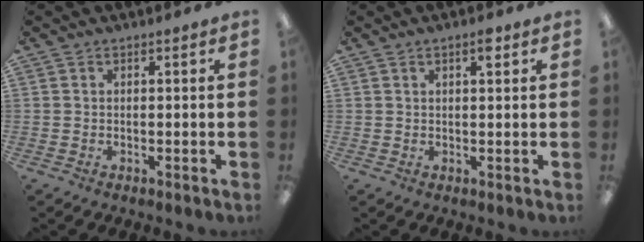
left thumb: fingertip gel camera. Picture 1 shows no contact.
{"total": 2.5, "force": [1.5, 0.7, 1.9], "torque": [-0.034, 0.001, 0.023]}